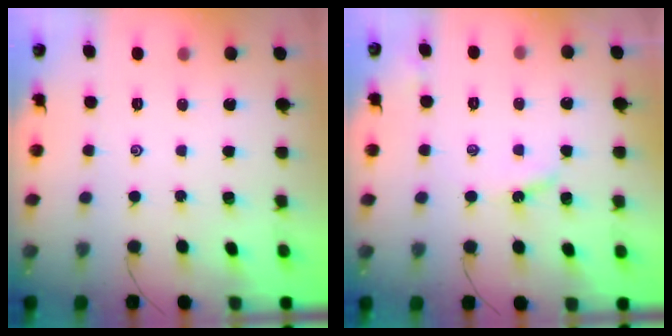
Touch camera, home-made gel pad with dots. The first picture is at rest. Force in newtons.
{"total": 3.5, "press": 3.5, "slide": 0.4}